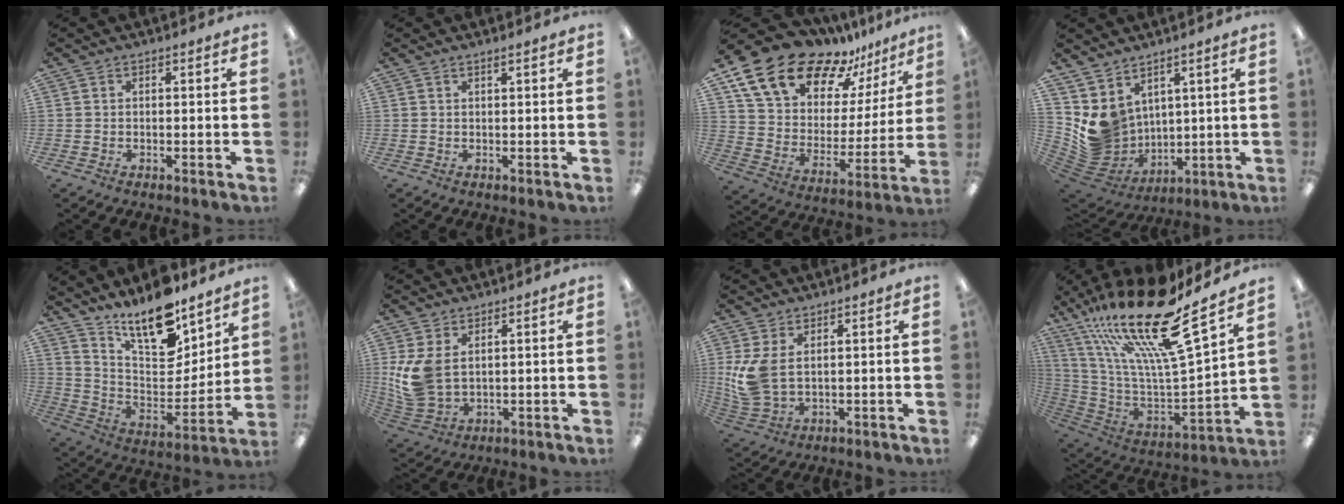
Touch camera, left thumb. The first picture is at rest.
{"total": 0.7, "force": [0.6, 0.1, 0.3], "torque": [-0.006, 0.000, 0.011]}
{"total": 19.9, "force": [15.3, 10.2, 7.8], "torque": [-0.150, -0.109, 0.279]}
{"total": 9.2, "force": [4.1, 7.9, 2.2], "torque": [-0.073, -0.043, 0.092]}
{"total": 16.5, "force": [13.9, 5.4, 7.0], "torque": [-0.129, -0.110, 0.246]}
{"total": 9.8, "force": [1.8, 6.9, 6.7], "torque": [-0.163, -0.002, 0.038]}
{"total": 8.6, "force": [1.5, 5.5, 6.4], "torque": [-0.149, -0.003, 0.029]}
{"total": 25.3, "force": [16.8, 5.6, 18.0], "torque": [-0.328, -0.124, 0.277]}